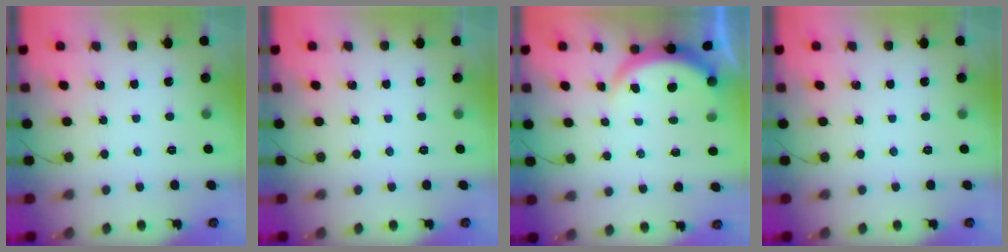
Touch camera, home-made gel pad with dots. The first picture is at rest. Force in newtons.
{"total": 0.0}
{"total": 3.8, "press": 3.8, "slide": 0.3}
{"total": 0.0}